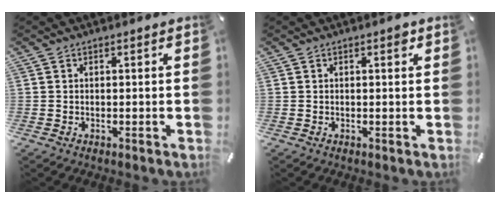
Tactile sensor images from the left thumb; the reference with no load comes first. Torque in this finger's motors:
{"motor_torque": [0.12, -0.02, -0.05, 0.02, 0.08]}